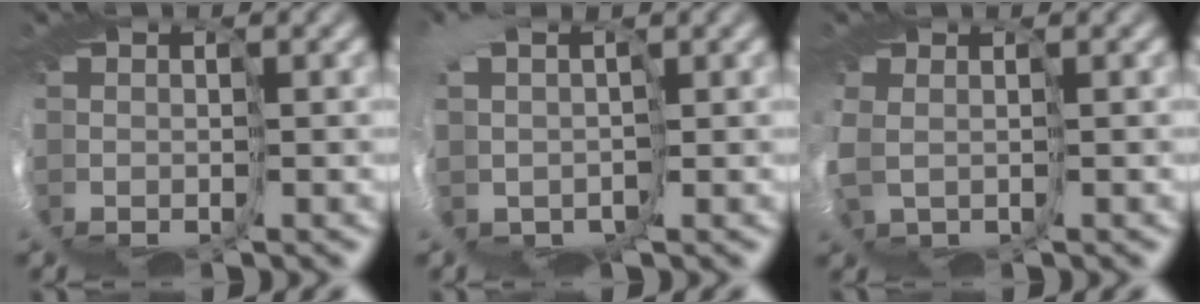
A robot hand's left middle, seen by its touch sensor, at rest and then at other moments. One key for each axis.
{"total": 4.6, "fx": 0.5, "fy": 3.1, "fz": 3.3, "tx": -0.076, "ty": -0.023, "tz": 0.000}
{"total": 3.3, "fx": 0.6, "fy": 2.5, "fz": 2.0, "tx": -0.082, "ty": 0.001, "tz": 0.022}